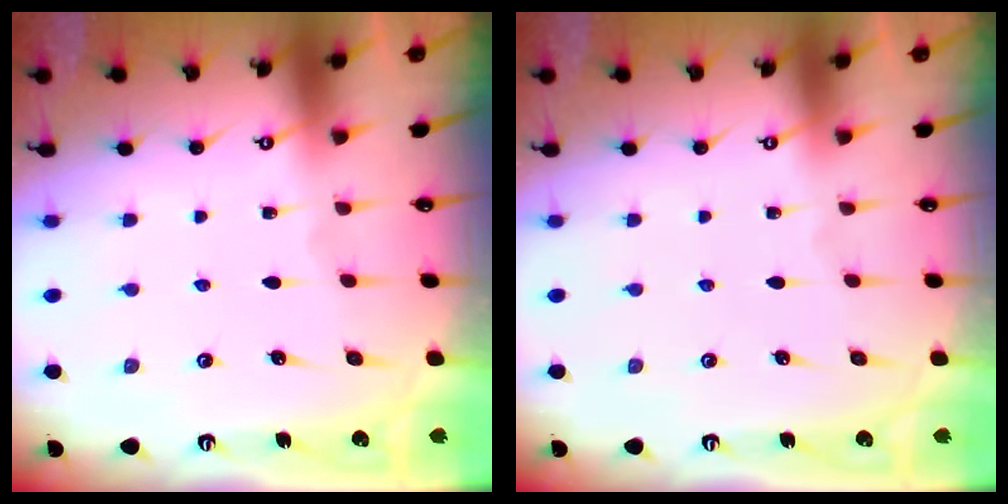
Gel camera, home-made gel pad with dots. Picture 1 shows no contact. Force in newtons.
{"total": 0.0}